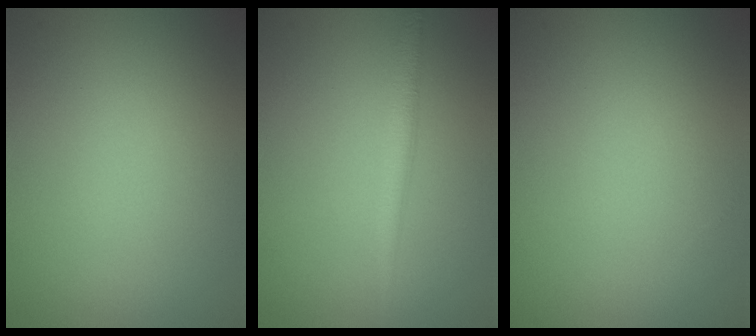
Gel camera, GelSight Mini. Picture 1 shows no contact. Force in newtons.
{"total": 2.1, "press": 2.1, "slide": 0.1}
{"total": 0.0}